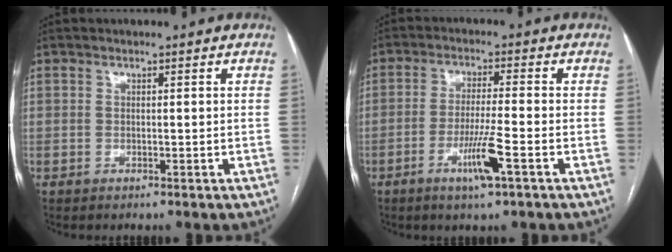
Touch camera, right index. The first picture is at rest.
{"total": 6.6, "force": [-3.0, -0.2, 5.8], "torque": [-0.110, -0.012, -0.056]}